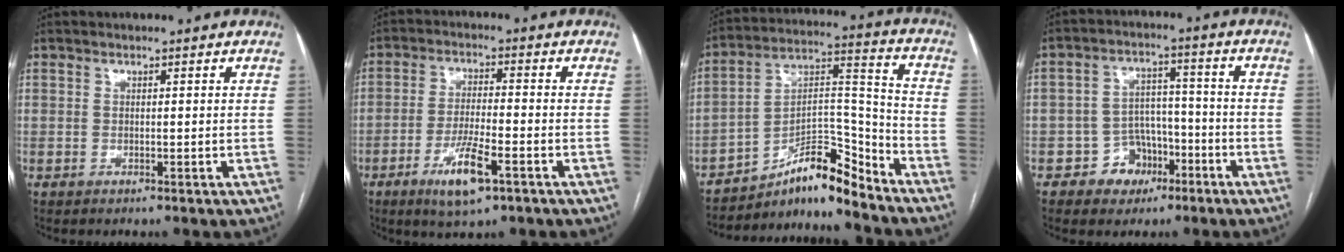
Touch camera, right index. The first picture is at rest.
{"total": 7.2, "force": [-3.8, 1.3, 6.0], "torque": [-0.115, -0.011, -0.062]}
{"total": 11.6, "force": [-10.3, 1.7, 5.0], "torque": [-0.079, 0.045, -0.175]}
{"total": 6.9, "force": [-3.6, 5.7, 1.8], "torque": [-0.020, 0.022, -0.048]}